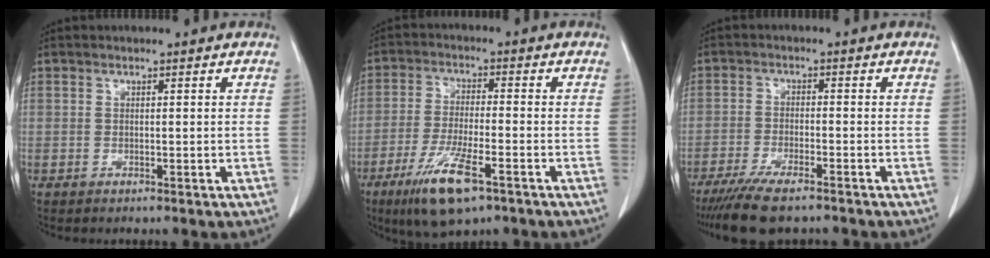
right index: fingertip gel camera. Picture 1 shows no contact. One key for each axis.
{"total": 10.4, "fx": -5.9, "fy": 2.0, "fz": 8.3, "tx": -0.166, "ty": -0.023, "tz": -0.098}
{"total": 9.2, "fx": -7.3, "fy": 1.7, "fz": 5.4, "tx": -0.091, "ty": -0.020, "tz": -0.116}